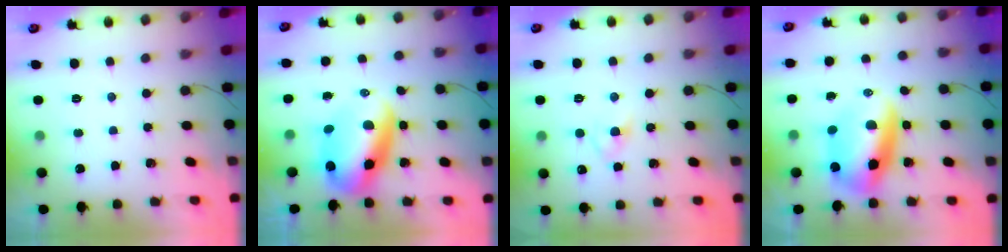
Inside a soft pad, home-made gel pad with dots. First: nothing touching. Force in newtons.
{"total": 11.1, "press": 10.7, "slide": 2.6}
{"total": 2.8, "press": 2.7, "slide": 0.9}
{"total": 10.8, "press": 10.4, "slide": 2.7}